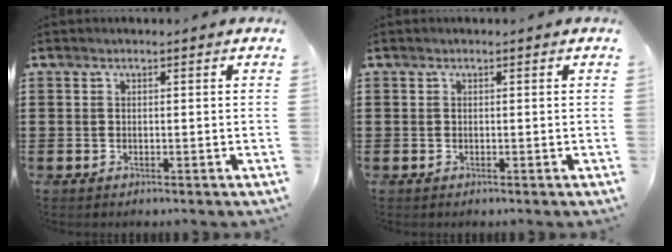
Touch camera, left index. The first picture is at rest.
{"total": 0.0}